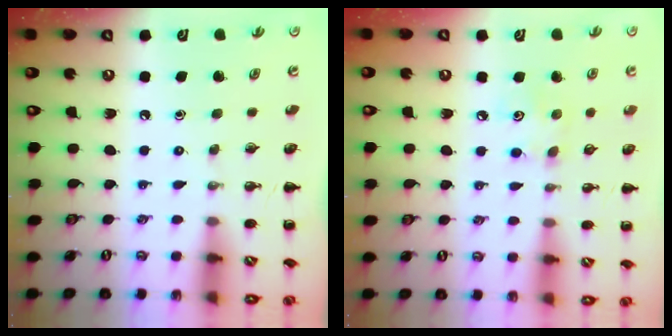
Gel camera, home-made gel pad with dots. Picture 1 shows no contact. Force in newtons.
{"total": 3.7, "press": 3.7, "slide": 0.6}